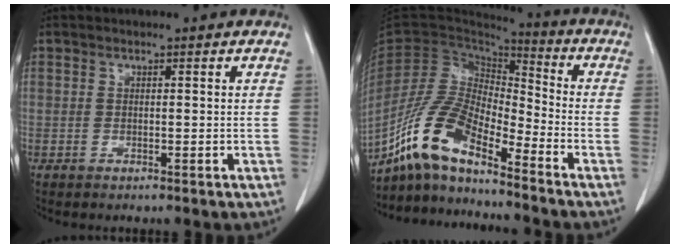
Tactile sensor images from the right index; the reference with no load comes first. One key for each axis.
{"total": 12.1, "fx": -9.0, "fy": 3.3, "fz": 7.4, "tx": -0.165, "ty": 0.017, "tz": -0.172}